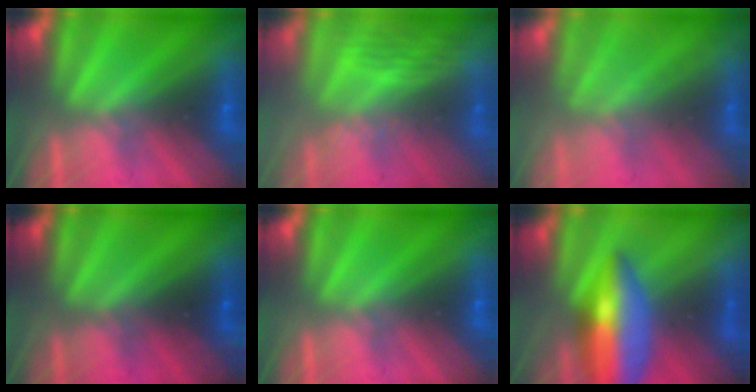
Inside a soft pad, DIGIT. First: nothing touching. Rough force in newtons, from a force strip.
{"total": 2.7}
{"total": 1.8}
{"total": 2.4}
{"total": 0.0}
{"total": 8.1}